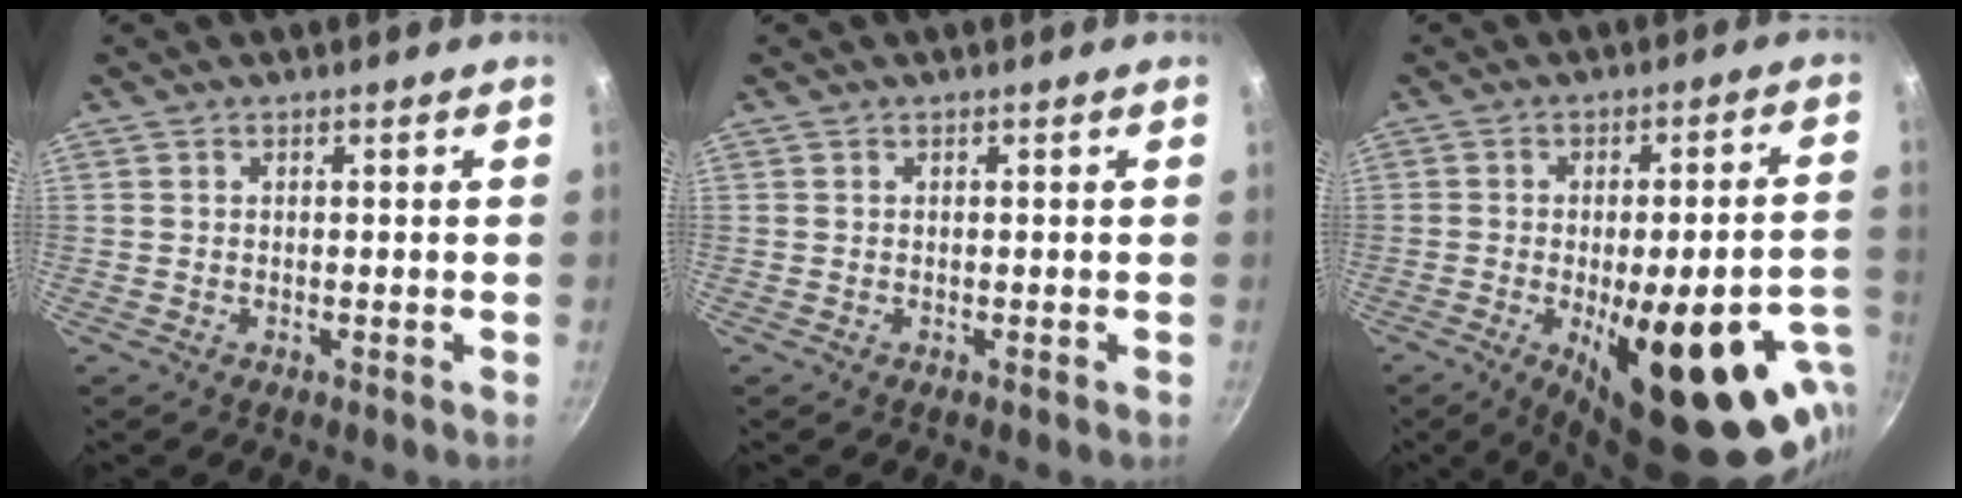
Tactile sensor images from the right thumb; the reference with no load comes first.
{"total": 0.0}
{"total": 26.2, "force": [-8.8, 10.1, 22.5], "torque": [-0.250, 0.014, -0.104]}